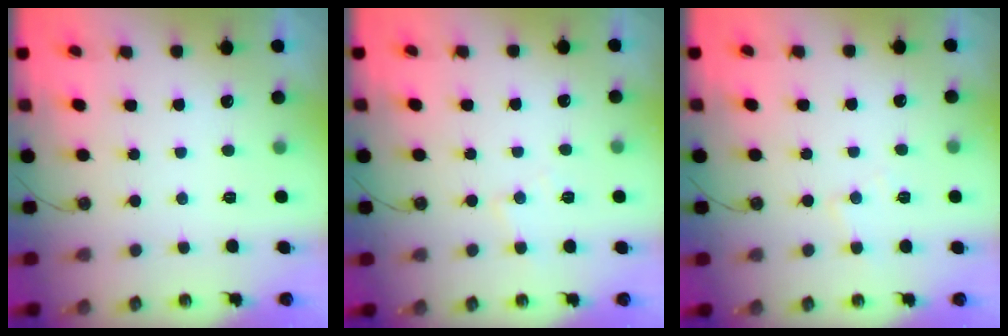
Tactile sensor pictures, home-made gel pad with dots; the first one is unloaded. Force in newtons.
{"total": 4.3, "press": 4.3, "slide": 0.6}
{"total": 4.3, "press": 4.3, "slide": 0.6}